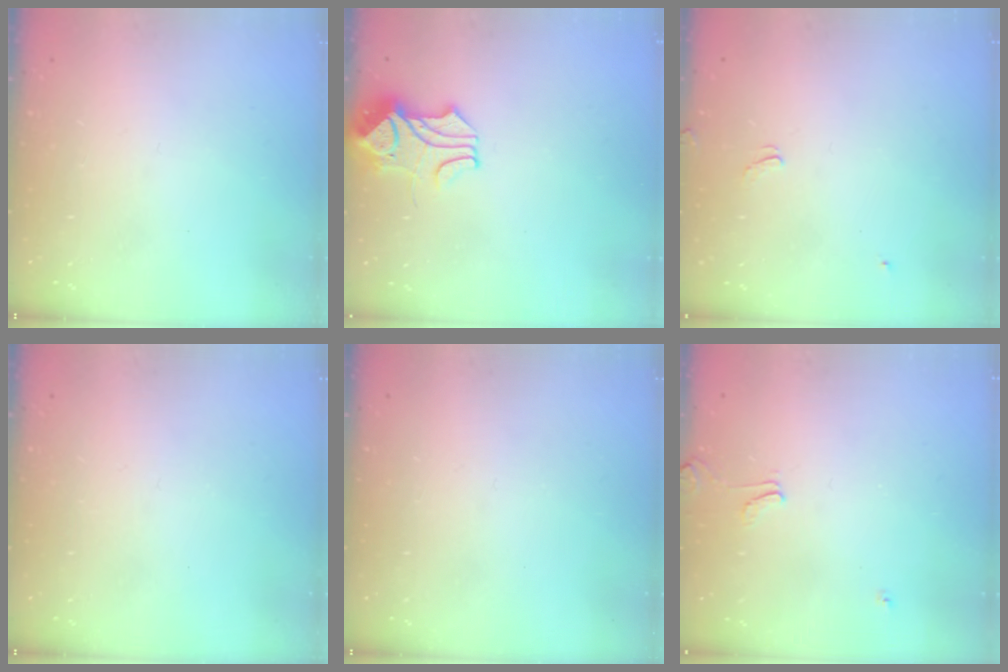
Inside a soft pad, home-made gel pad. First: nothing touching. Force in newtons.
{"total": 2.1, "press": 1.8, "slide": 0.9}
{"total": 2.1, "press": 2.1, "slide": 0.5}
{"total": 0.0}
{"total": 0.0}
{"total": 2.2, "press": 2.2, "slide": 0.4}